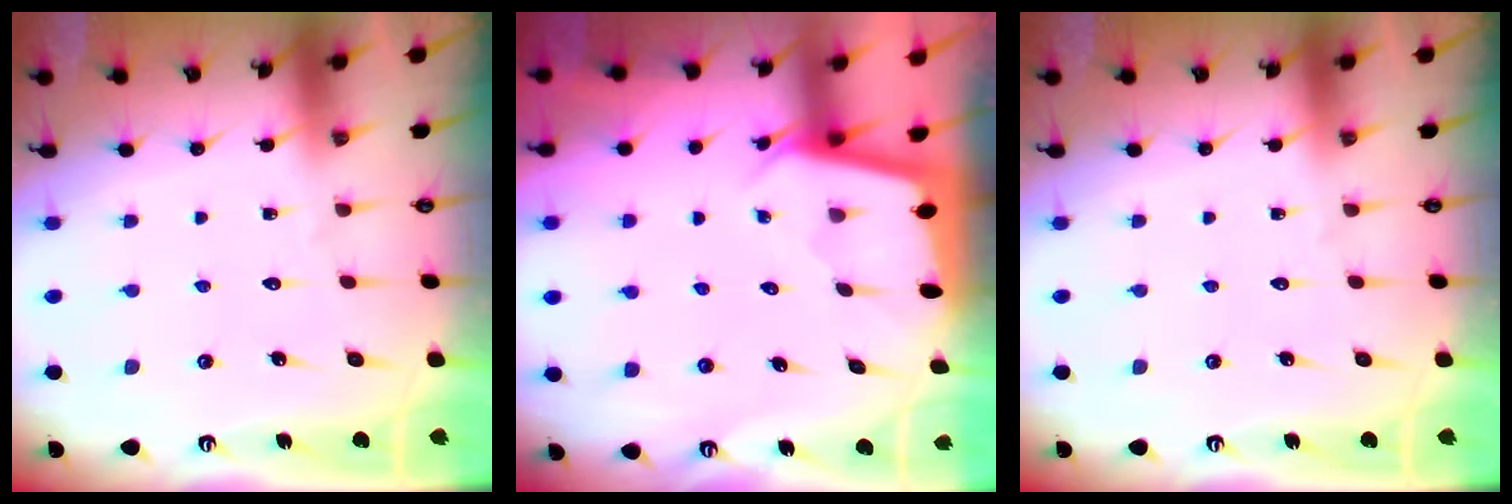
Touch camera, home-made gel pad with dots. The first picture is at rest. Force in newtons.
{"total": 1.9, "press": 1.9, "slide": 0.1}
{"total": 0.0}